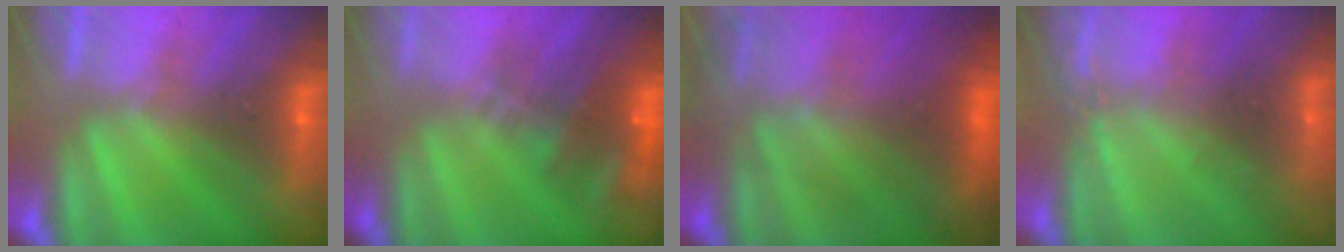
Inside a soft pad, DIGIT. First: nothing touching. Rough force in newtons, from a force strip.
{"total": 6.9}
{"total": 9.2}
{"total": 2.0}